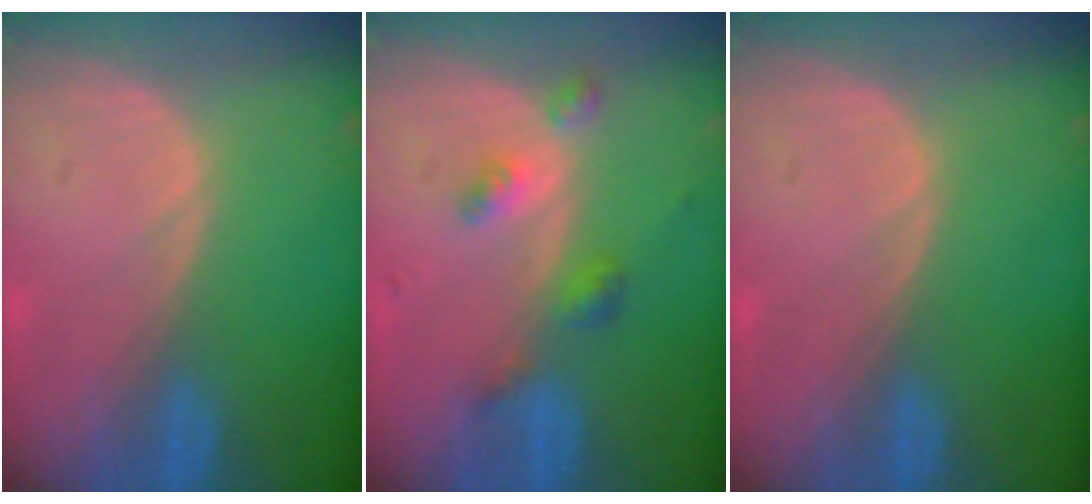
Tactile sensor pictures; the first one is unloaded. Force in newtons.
{"total": 4.6, "press": 4.2, "slide": 1.7}
{"total": 0.0}